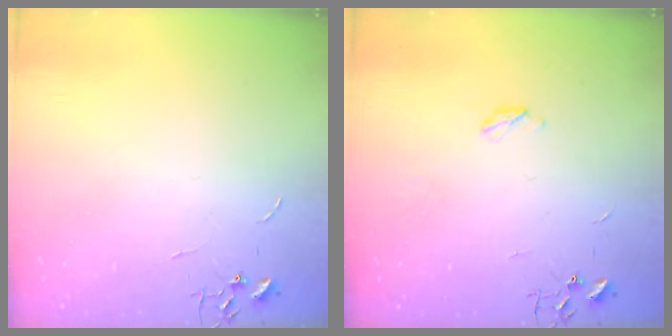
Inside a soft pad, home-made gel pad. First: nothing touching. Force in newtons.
{"total": 2.8, "press": 2.8, "slide": 0.5}